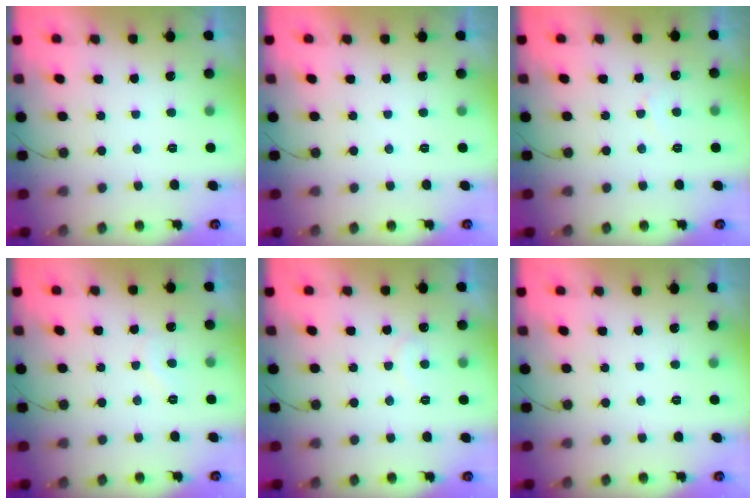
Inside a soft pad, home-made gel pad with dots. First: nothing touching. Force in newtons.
{"total": 1.8, "press": 1.8, "slide": 0.0}
{"total": 3.0, "press": 3.0, "slide": 0.3}
{"total": 4.3, "press": 4.3, "slide": 0.3}
{"total": 5.4, "press": 5.4, "slide": 0.3}
{"total": 0.0}